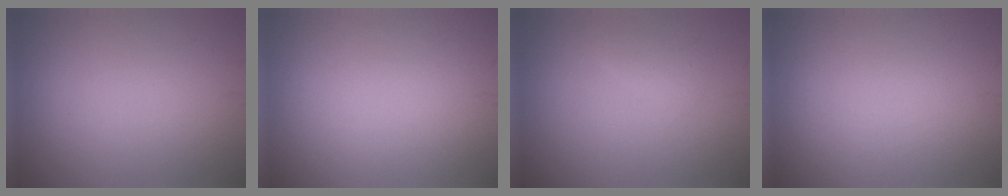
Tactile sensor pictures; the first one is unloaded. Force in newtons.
{"total": 0.0}
{"total": 1.1, "press": 1.1, "slide": 0.1}
{"total": 0.0}